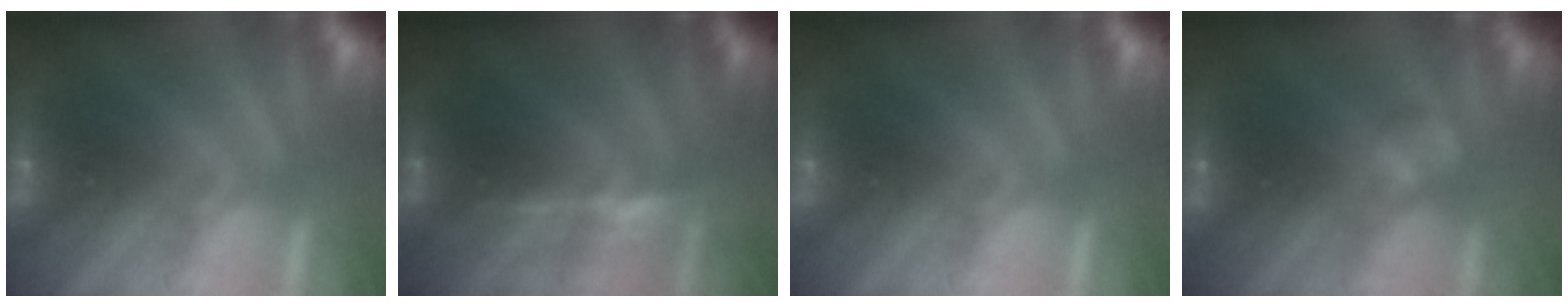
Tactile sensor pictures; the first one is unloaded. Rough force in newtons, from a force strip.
{"total": 2.8}
{"total": 0.0}
{"total": 2.2}